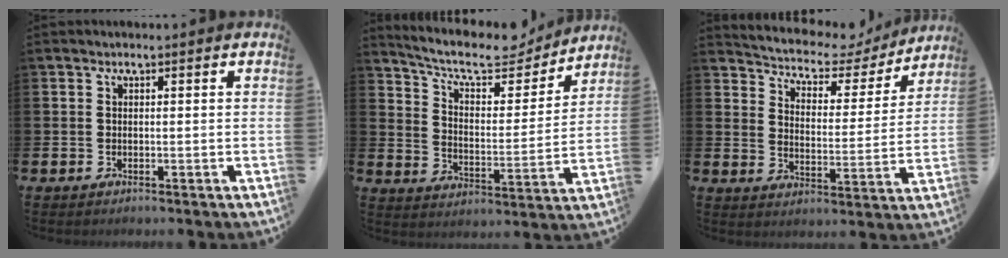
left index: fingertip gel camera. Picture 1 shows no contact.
{"total": 9.9, "force": [8.8, 2.9, 3.6], "torque": [-0.091, -0.060, 0.149]}
{"total": 5.5, "force": [5.0, 2.0, 0.9], "torque": [-0.055, -0.040, 0.081]}